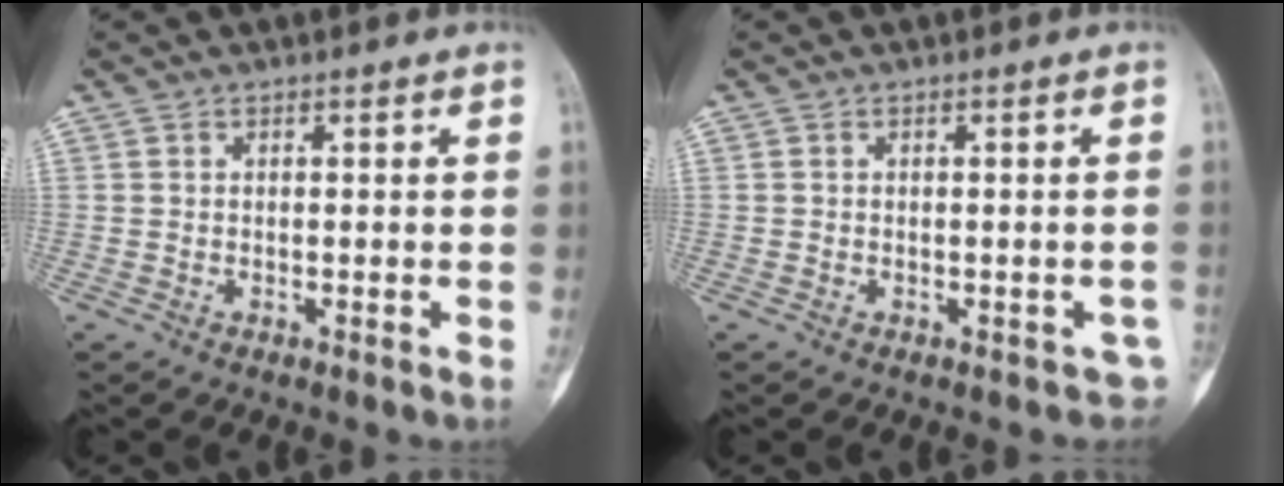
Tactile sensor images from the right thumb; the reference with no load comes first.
{"total": 2.2, "force": [-0.9, 1.7, 1.1], "torque": [0.002, 0.010, -0.007]}